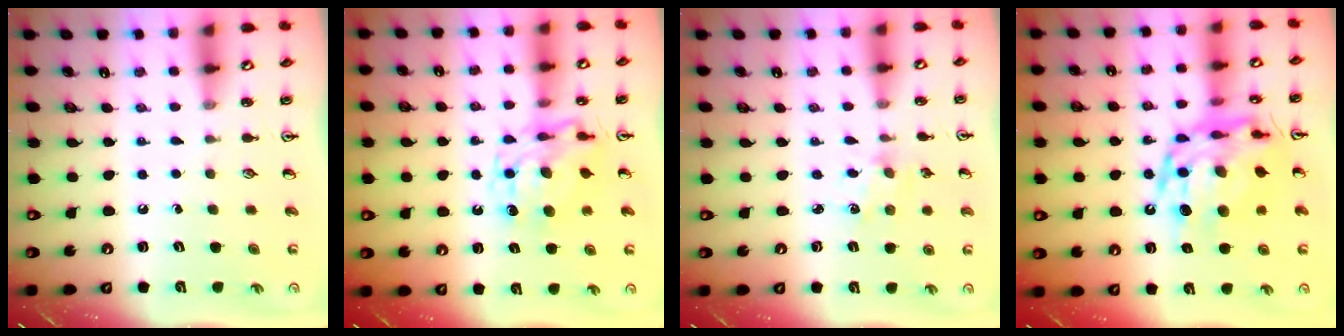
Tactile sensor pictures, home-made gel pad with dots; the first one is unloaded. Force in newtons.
{"total": 11.1, "press": 11.0, "slide": 1.4}
{"total": 1.8, "press": 1.7, "slide": 0.4}
{"total": 18.3, "press": 18.2, "slide": 2.1}